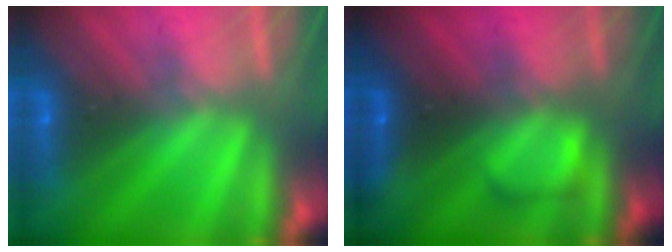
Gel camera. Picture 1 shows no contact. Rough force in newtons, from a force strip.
{"total": 2.3}